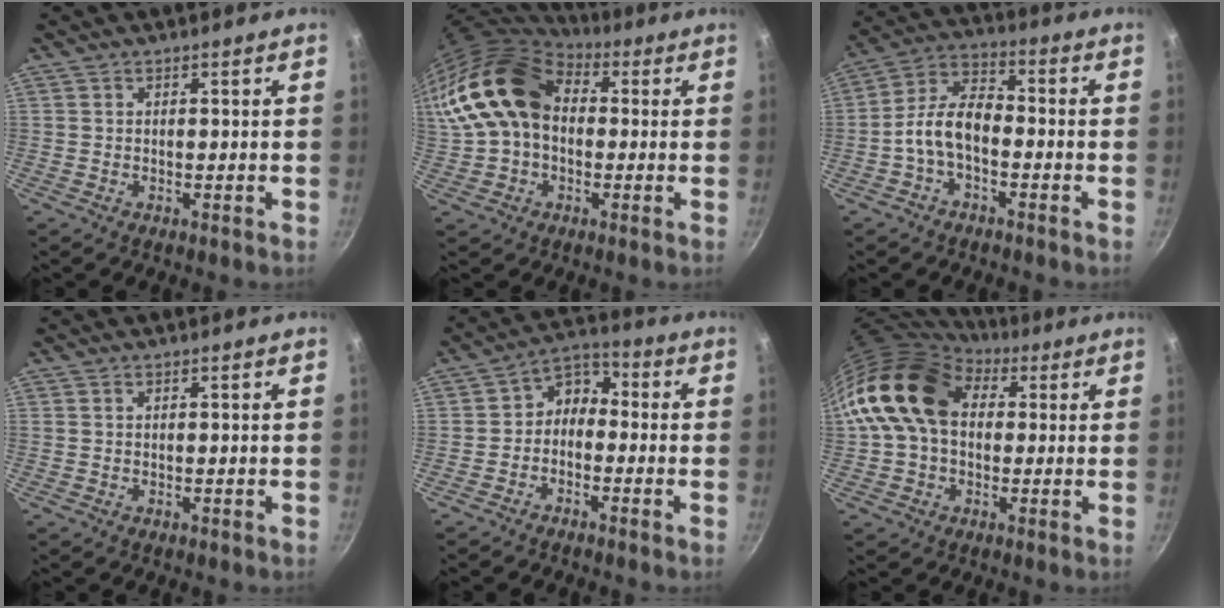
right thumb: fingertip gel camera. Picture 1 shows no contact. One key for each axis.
{"total": 19.6, "fx": 2.7, "fy": 14.1, "fz": 13.3, "tx": -0.264, "ty": 0.040, "tz": 0.042}
{"total": 8.9, "fx": -2.7, "fy": 4.9, "fz": 6.9, "tx": -0.120, "ty": 0.045, "tz": -0.064}
{"total": 0.0}
{"total": 5.5, "fx": -1.7, "fy": 4.2, "fz": 3.1, "tx": -0.029, "ty": 0.040, "tz": -0.047}
{"total": 16.4, "fx": 3.4, "fy": 11.8, "fz": 10.9, "tx": -0.174, "ty": 0.025, "tz": 0.045}